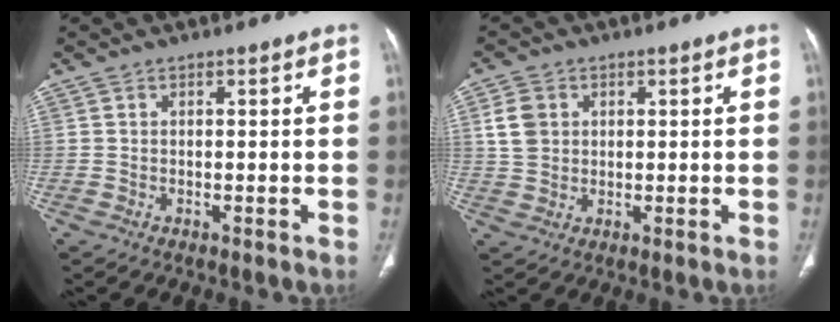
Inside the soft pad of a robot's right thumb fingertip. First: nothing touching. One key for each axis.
{"total": 5.5, "fx": 1.5, "fy": 4.4, "fz": 2.8, "tx": -0.037, "ty": -0.002, "tz": 0.031}